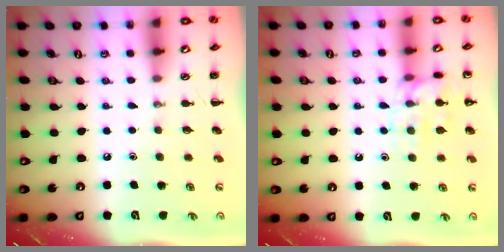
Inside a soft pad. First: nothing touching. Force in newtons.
{"total": 12.8, "press": 12.8, "slide": 1.0}